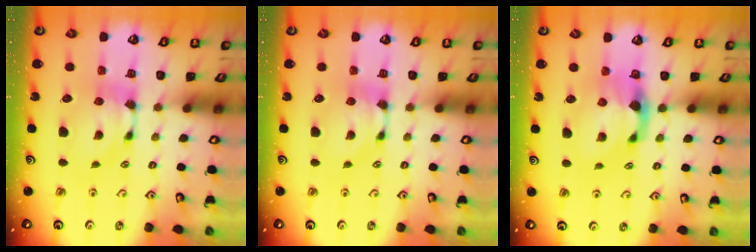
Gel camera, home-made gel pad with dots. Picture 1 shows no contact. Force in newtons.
{"total": 0.0}
{"total": 3.0, "press": 2.6, "slide": 1.3}